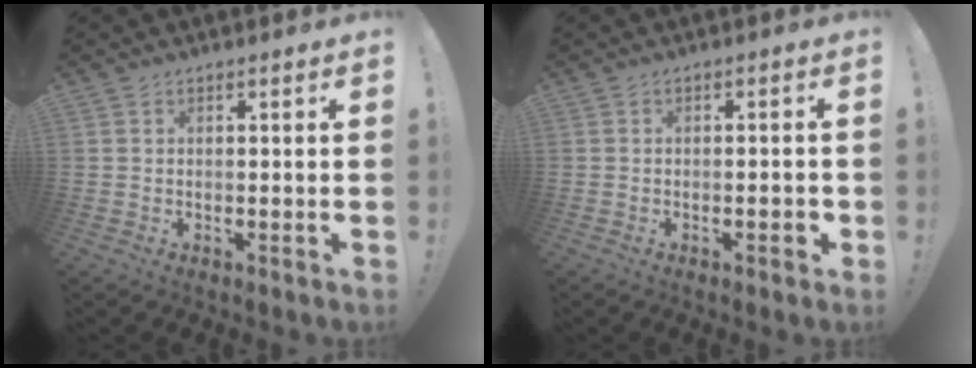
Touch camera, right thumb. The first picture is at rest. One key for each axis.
{"total": 2.5, "fx": -1.2, "fy": 0.7, "fz": 2.1, "tx": -0.025, "ty": 0.006, "tz": -0.020}